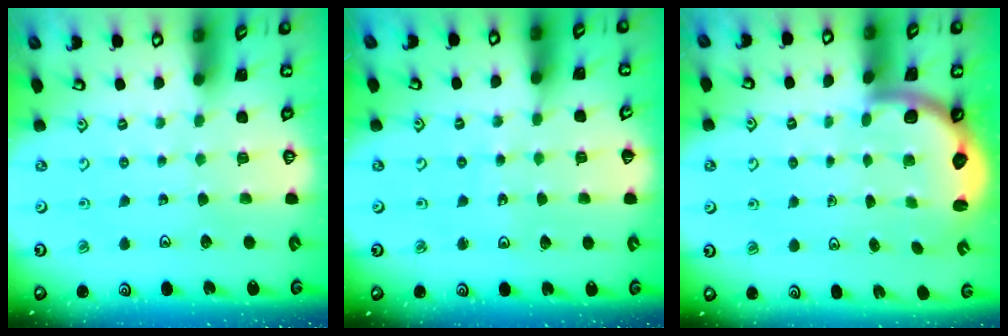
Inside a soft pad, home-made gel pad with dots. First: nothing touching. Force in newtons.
{"total": 3.7, "press": 3.7, "slide": 0.2}
{"total": 2.7, "press": 2.4, "slide": 1.2}